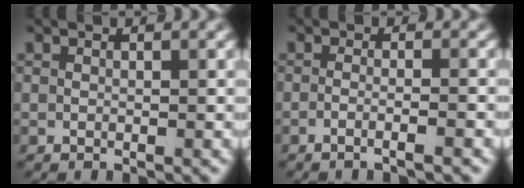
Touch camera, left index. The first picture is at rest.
{"total": 2.2, "force": [-1.8, -0.3, 1.3], "torque": [-0.035, -0.009, -0.029]}